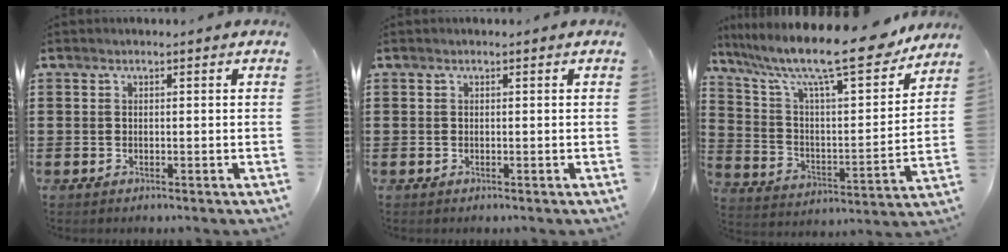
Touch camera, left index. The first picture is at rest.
{"total": 0.0}
{"total": 14.4, "force": [11.7, 2.0, 8.1], "torque": [-0.175, -0.078, 0.192]}